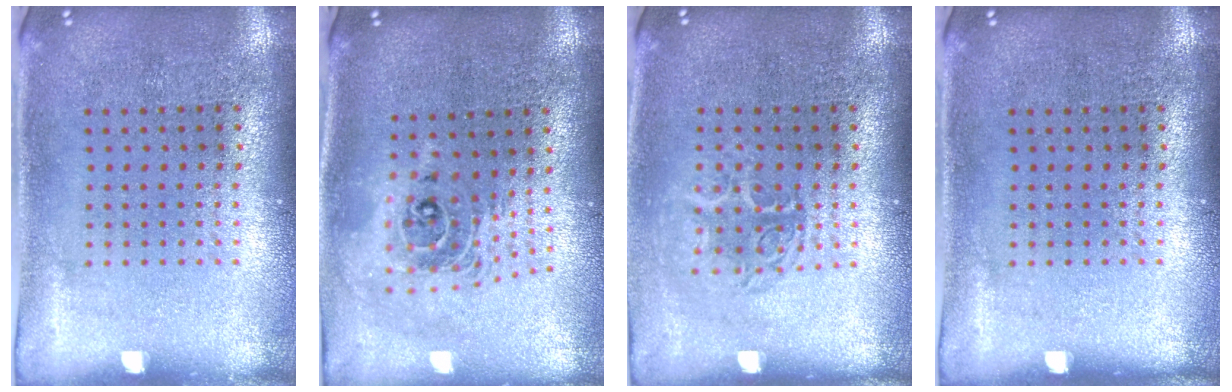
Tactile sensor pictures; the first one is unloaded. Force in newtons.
{"total": 2.0, "press": 1.6, "slide": 1.3}
{"total": 1.4, "press": 1.1, "slide": 0.7}
{"total": 0.0}